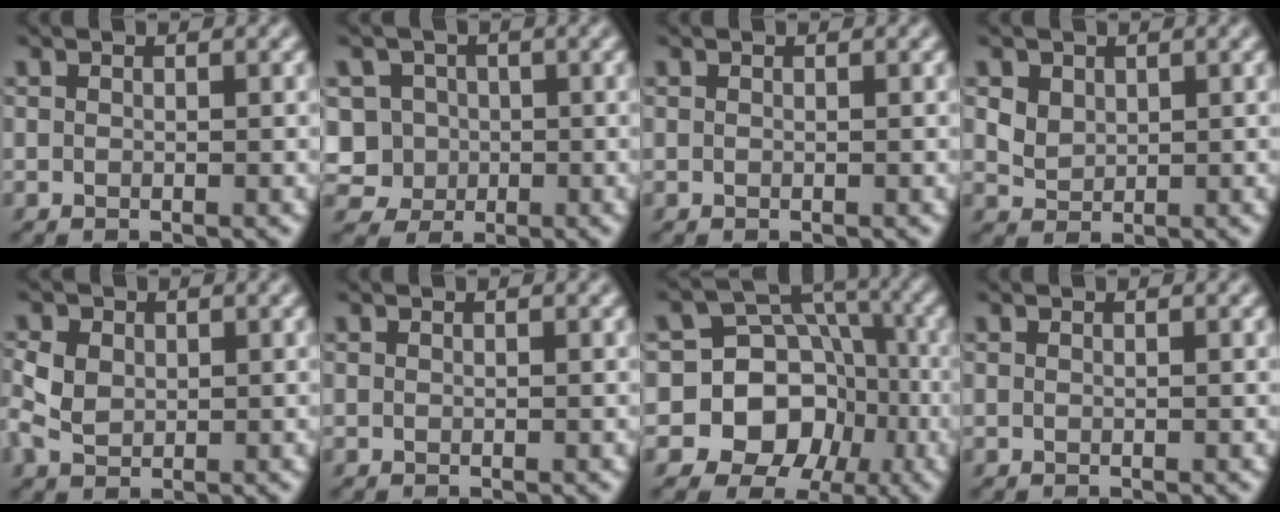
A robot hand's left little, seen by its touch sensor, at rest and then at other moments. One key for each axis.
{"total": 5.8, "fx": -0.5, "fy": 5.5, "fz": 1.9, "tx": -0.034, "ty": 0.028, "tz": -0.033}
{"total": 0.0}
{"total": 2.2, "fx": 0.9, "fy": 1.7, "fz": 1.1, "tx": -0.031, "ty": 0.001, "tz": 0.019}
{"total": 3.7, "fx": 0.3, "fy": 2.9, "fz": 2.3, "tx": -0.064, "ty": 0.010, "tz": 0.004}
{"total": 0.0}
{"total": 12.8, "fx": -4.4, "fy": 11.3, "fz": 4.2, "tx": -0.076, "ty": 0.012, "tz": -0.096}
{"total": 0.0}